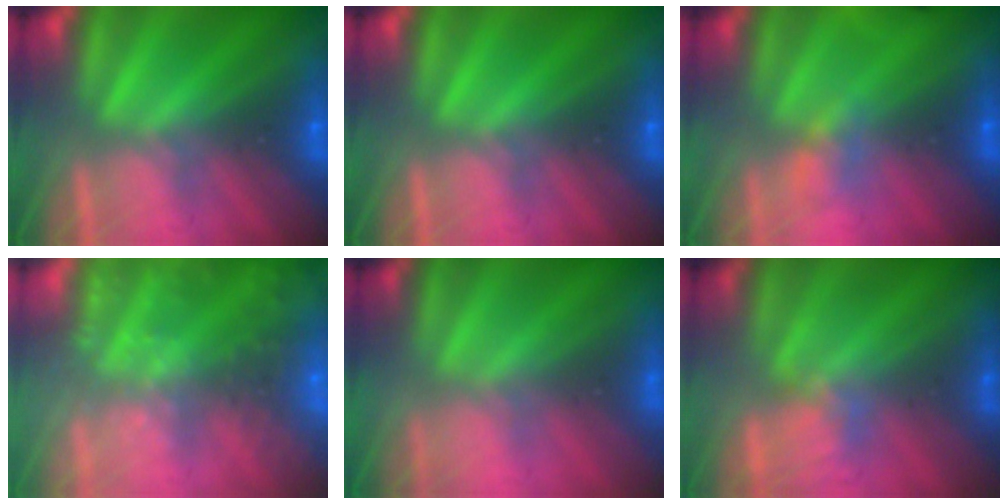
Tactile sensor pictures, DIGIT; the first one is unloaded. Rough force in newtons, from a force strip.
{"total": 0.0}
{"total": 3.5}
{"total": 7.8}
{"total": 2.4}
{"total": 2.3}